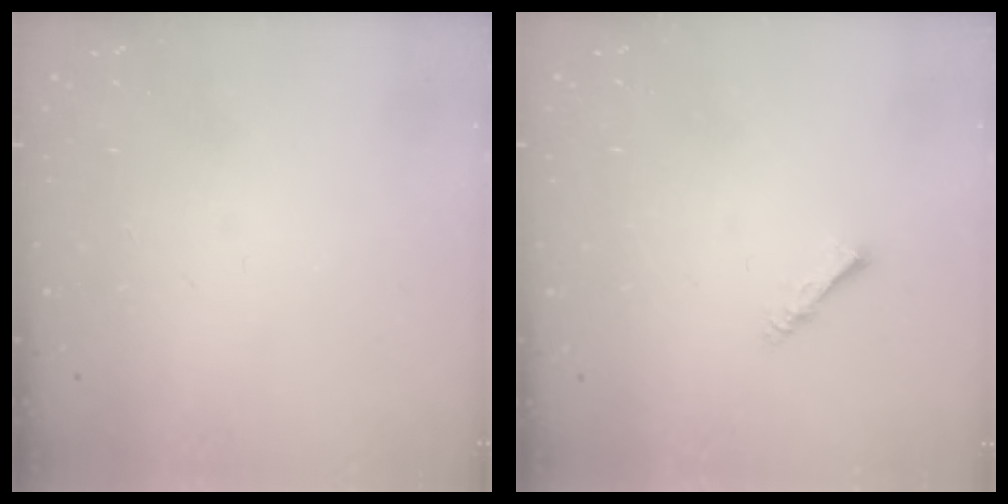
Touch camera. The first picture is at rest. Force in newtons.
{"total": 1.6, "press": 1.5, "slide": 0.3}